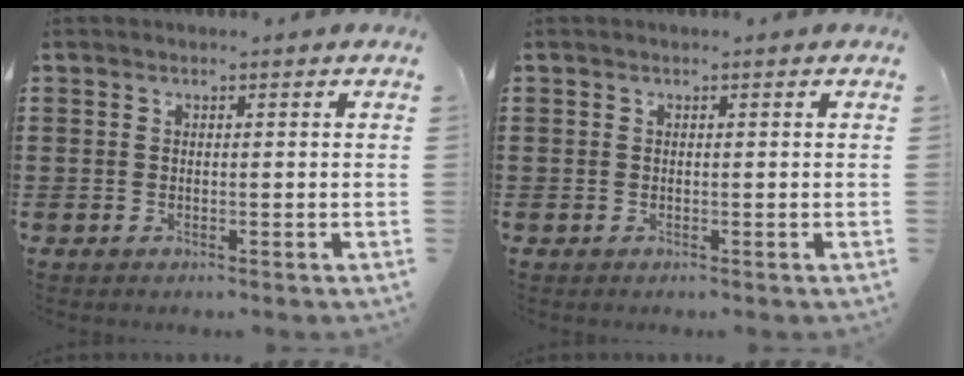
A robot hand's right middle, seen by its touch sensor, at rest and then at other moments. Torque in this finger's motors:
{"motor_torque": [0.01, -0.01, 0.00, 0.00]}